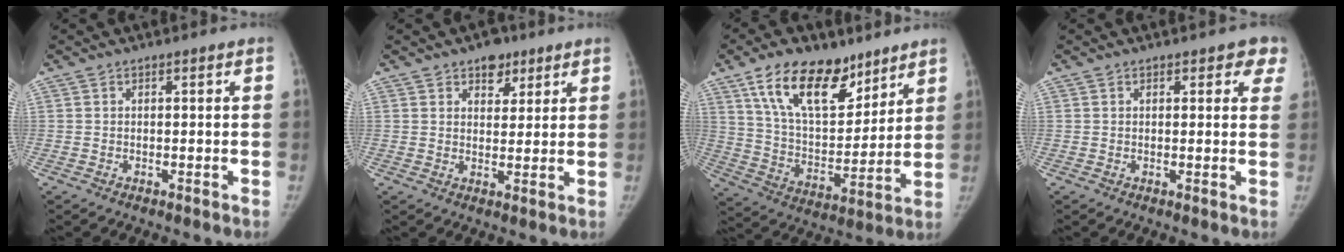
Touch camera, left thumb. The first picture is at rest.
{"total": 5.2, "force": [3.2, 3.3, 2.4], "torque": [-0.004, -0.015, 0.048]}
{"total": 18.8, "force": [11.8, 9.6, 11.0], "torque": [-0.144, -0.057, 0.213]}
{"total": 4.0, "force": [2.7, 2.1, 2.2], "torque": [0.015, -0.006, 0.019]}